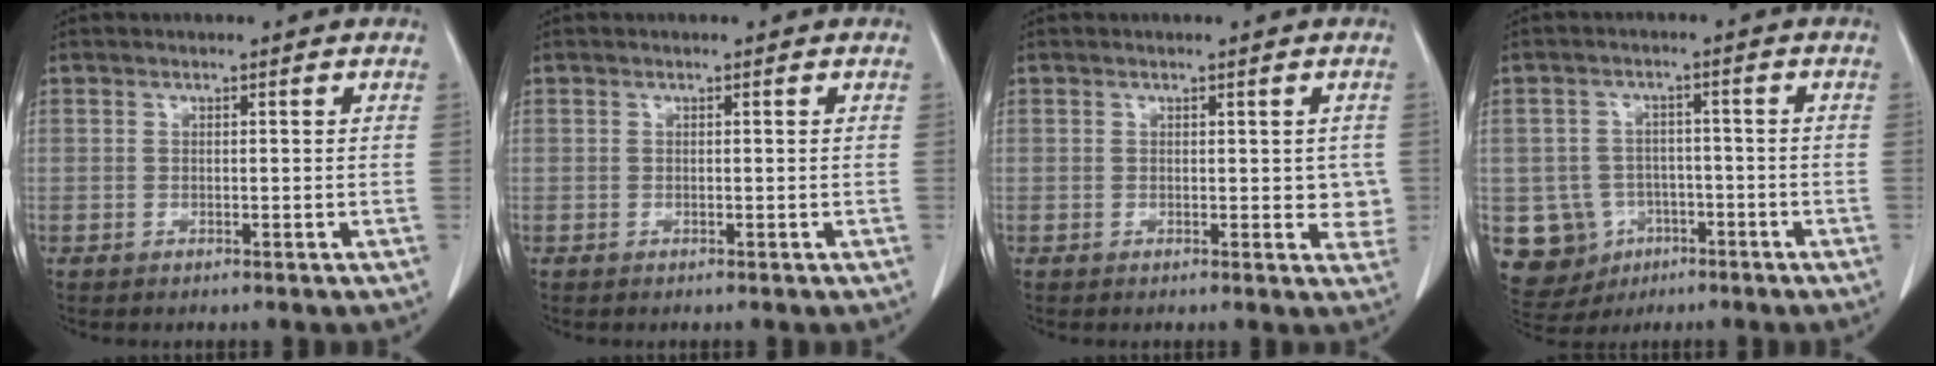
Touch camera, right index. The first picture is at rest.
{"total": 0.0}
{"total": 3.1, "force": [0.5, 1.9, 2.4], "torque": [-0.010, -0.003, 0.004]}
{"total": 9.9, "force": [-3.1, 9.2, 1.8], "torque": [-0.055, 0.019, -0.033]}